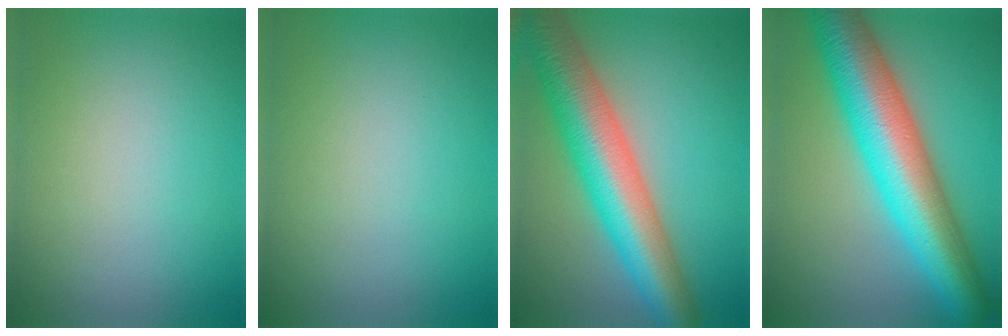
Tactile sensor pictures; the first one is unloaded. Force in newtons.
{"total": 0.0}
{"total": 10.6, "press": 10.6, "slide": 0.2}
{"total": 12.2, "press": 12.2, "slide": 0.2}